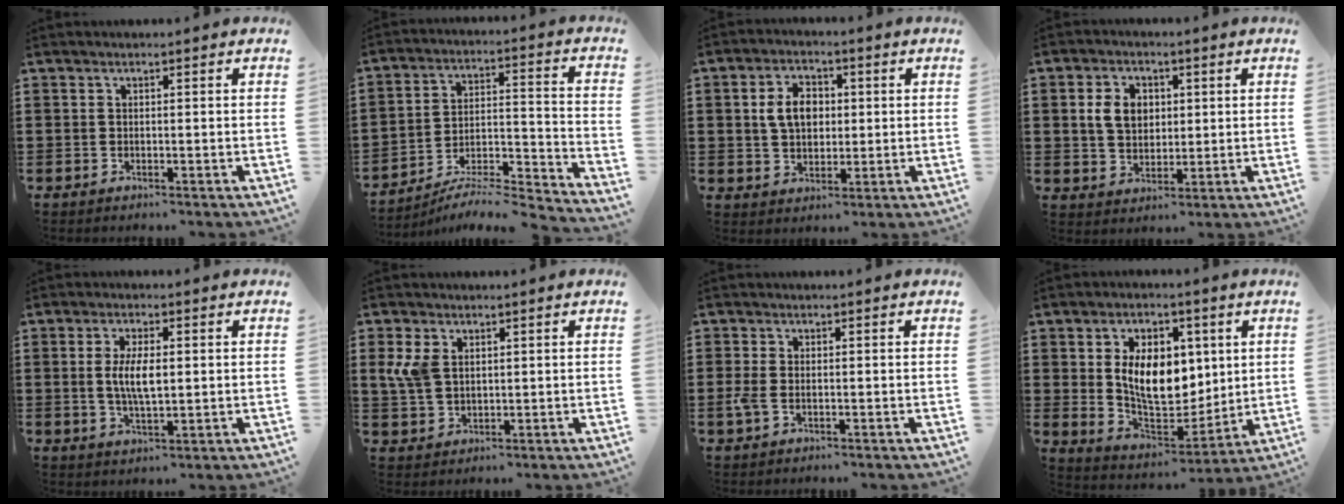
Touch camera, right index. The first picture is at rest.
{"total": 5.3, "force": [-5.0, 0.4, 1.8], "torque": [-0.030, -0.012, -0.101]}
{"total": 6.0, "force": [0.8, 4.3, 4.2], "torque": [-0.092, 0.012, 0.007]}
{"total": 5.5, "force": [1.1, 4.2, 3.4], "torque": [-0.080, 0.008, 0.012]}
{"total": 5.6, "force": [0.2, 1.9, 5.2], "torque": [-0.107, 0.002, -0.001]}
{"total": 5.0, "force": [1.6, 3.3, 3.4], "torque": [-0.092, 0.006, 0.024]}
{"total": 2.4, "force": [-0.8, 1.3, 1.9], "torque": [-0.059, -0.008, -0.021]}
{"total": 10.0, "force": [2.0, 6.6, 7.3], "torque": [-0.140, 0.009, 0.034]}